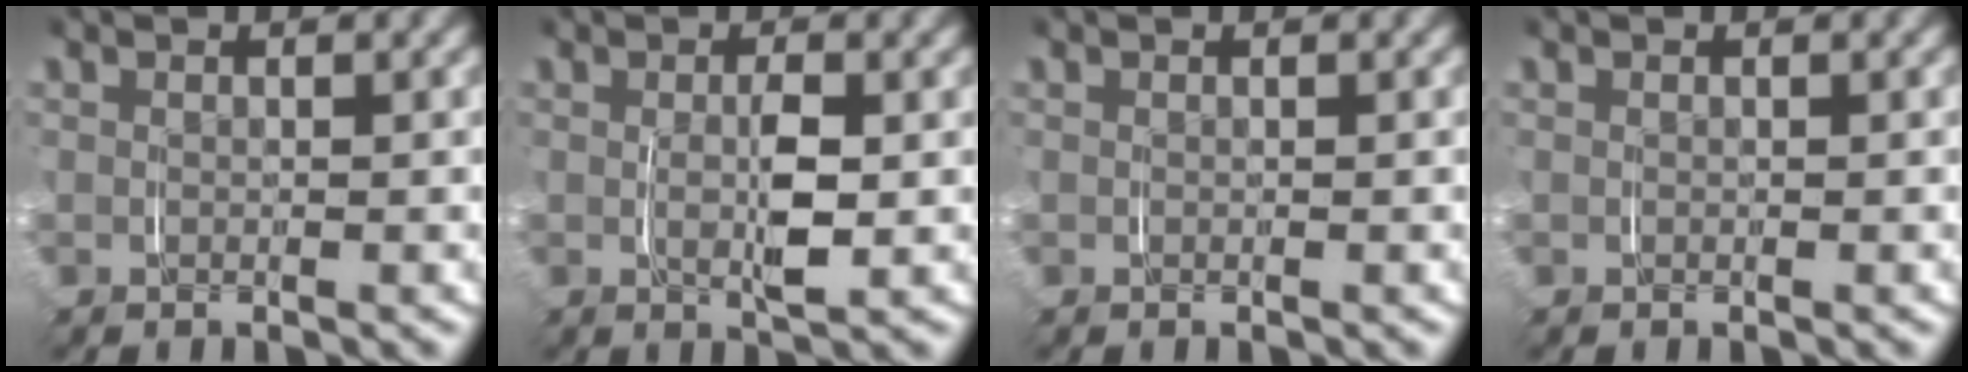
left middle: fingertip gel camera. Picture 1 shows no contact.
{"total": 0.9, "force": [0.1, -0.2, 0.9], "torque": [-0.016, -0.006, 0.005]}
{"total": 0.0}
{"total": 0.0}